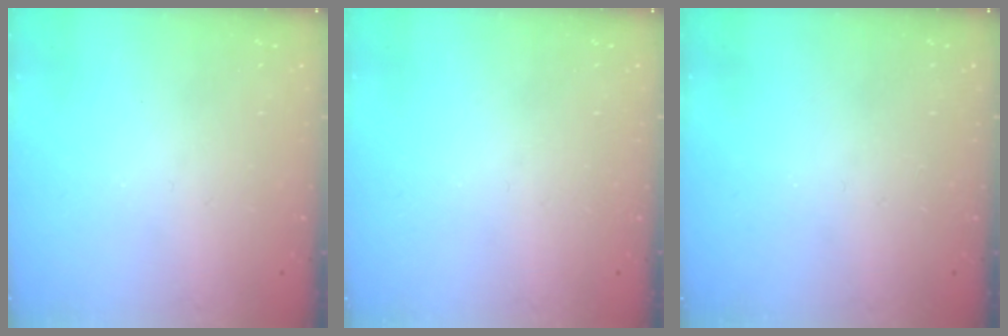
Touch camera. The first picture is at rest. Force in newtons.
{"total": 0.0}
{"total": 0.0}